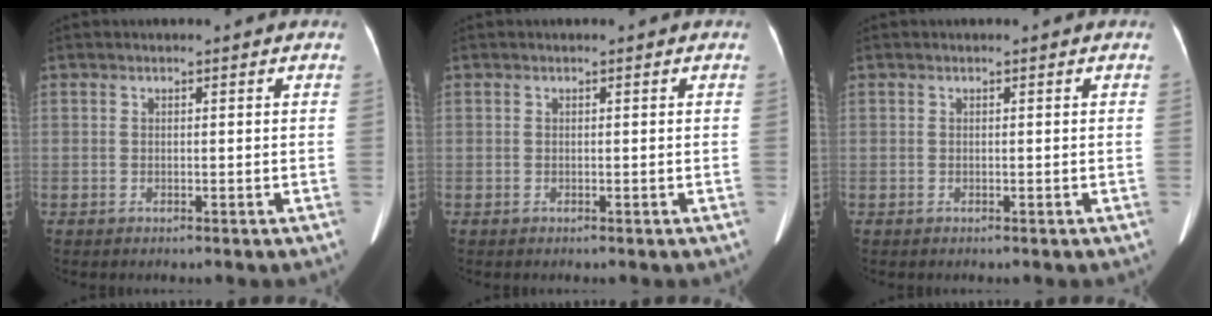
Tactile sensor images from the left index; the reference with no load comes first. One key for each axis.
{"total": 0.0}
{"total": 0.0}